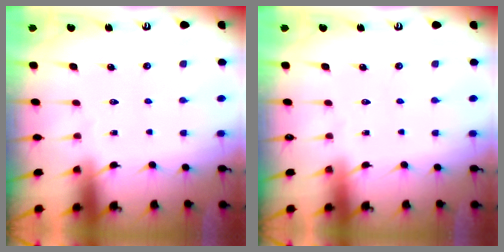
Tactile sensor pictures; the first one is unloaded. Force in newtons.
{"total": 0.0}